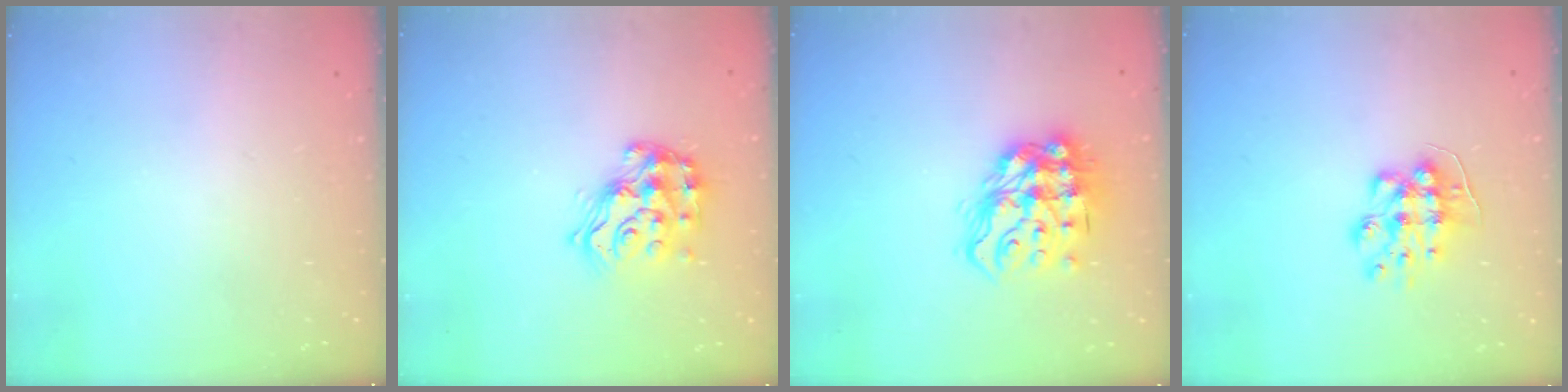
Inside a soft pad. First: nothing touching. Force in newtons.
{"total": 16.1, "press": 16.1, "slide": 1.1}
{"total": 16.7, "press": 16.6, "slide": 1.7}
{"total": 8.7, "press": 8.7, "slide": 0.4}